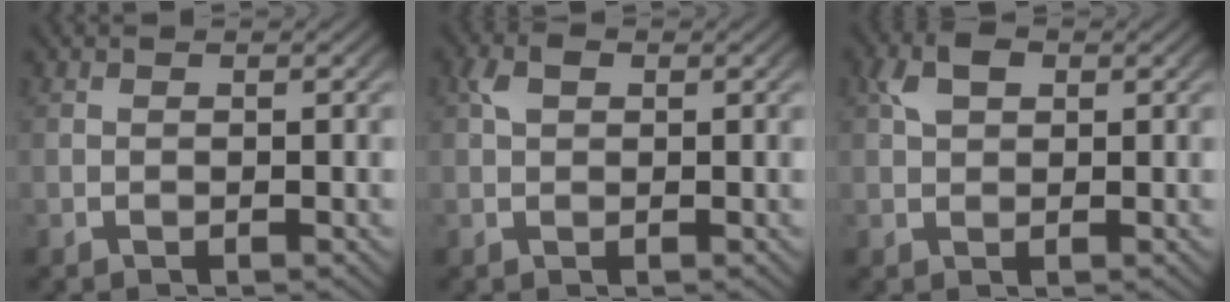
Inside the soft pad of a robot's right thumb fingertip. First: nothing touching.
{"total": 2.2, "force": [0.9, 1.4, 1.4], "torque": [-0.032, 0.000, 0.018]}
{"total": 3.1, "force": [1.3, 2.0, 2.0], "torque": [-0.041, 0.001, 0.029]}